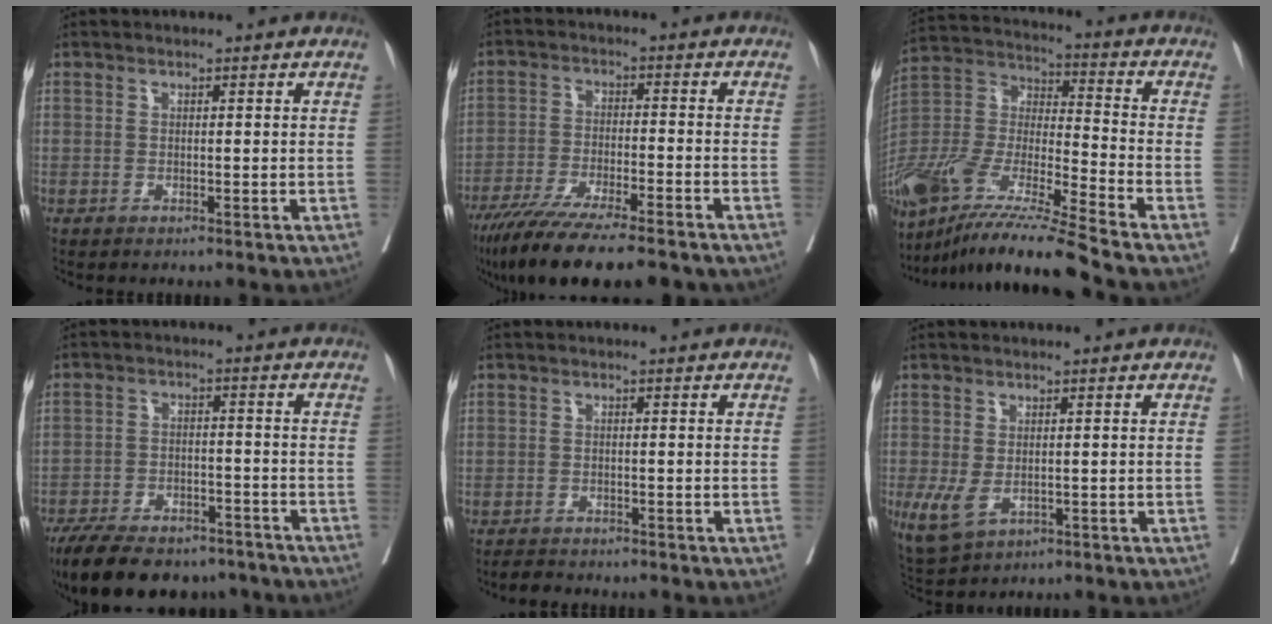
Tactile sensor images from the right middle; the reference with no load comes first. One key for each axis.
{"total": 16.6, "fx": -13.2, "fy": 2.2, "fz": 9.8, "tx": -0.160, "ty": -0.039, "tz": -0.210}
{"total": 21.4, "fx": -16.9, "fy": 0.0, "fz": 13.0, "tx": -0.304, "ty": -0.045, "tz": -0.327}
{"total": 16.6, "fx": -13.4, "fy": 6.5, "fz": 7.3, "tx": -0.155, "ty": -0.008, "tz": -0.195}
{"total": 1.7, "fx": -1.6, "fy": 0.4, "fz": 0.1, "tx": -0.010, "ty": -0.008, "tz": -0.025}
{"total": 4.9, "fx": -0.9, "fy": 2.8, "fz": 3.9, "tx": -0.086, "ty": -0.017, "tz": -0.002}